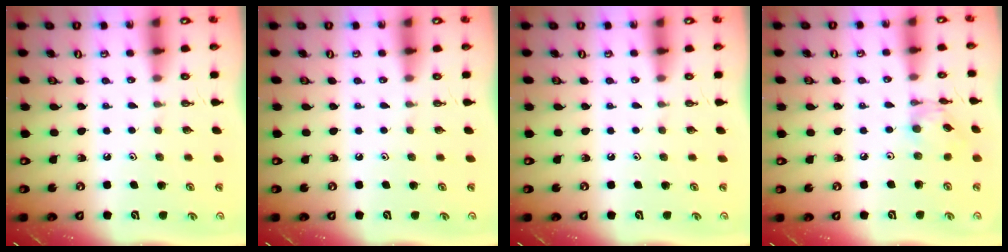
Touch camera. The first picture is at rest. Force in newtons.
{"total": 0.0}
{"total": 0.0}
{"total": 4.4, "press": 4.4, "slide": 0.3}